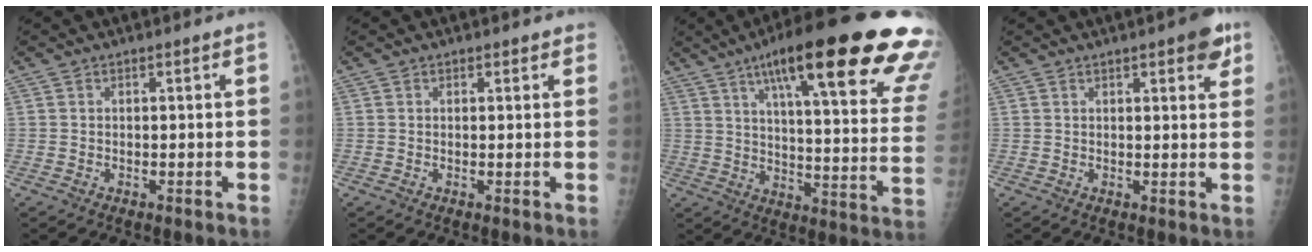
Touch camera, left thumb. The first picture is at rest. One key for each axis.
{"total": 1.0, "fx": 0.7, "fy": 0.7, "fz": 0.1, "tx": 0.013, "ty": -0.003, "tz": 0.003}
{"total": 31.3, "fx": 18.5, "fy": 6.1, "fz": 24.5, "tx": -0.279, "ty": -0.037, "tz": 0.256}
{"total": 5.3, "fx": 3.0, "fy": 1.7, "fz": 4.0, "tx": -0.036, "ty": -0.010, "tz": 0.030}